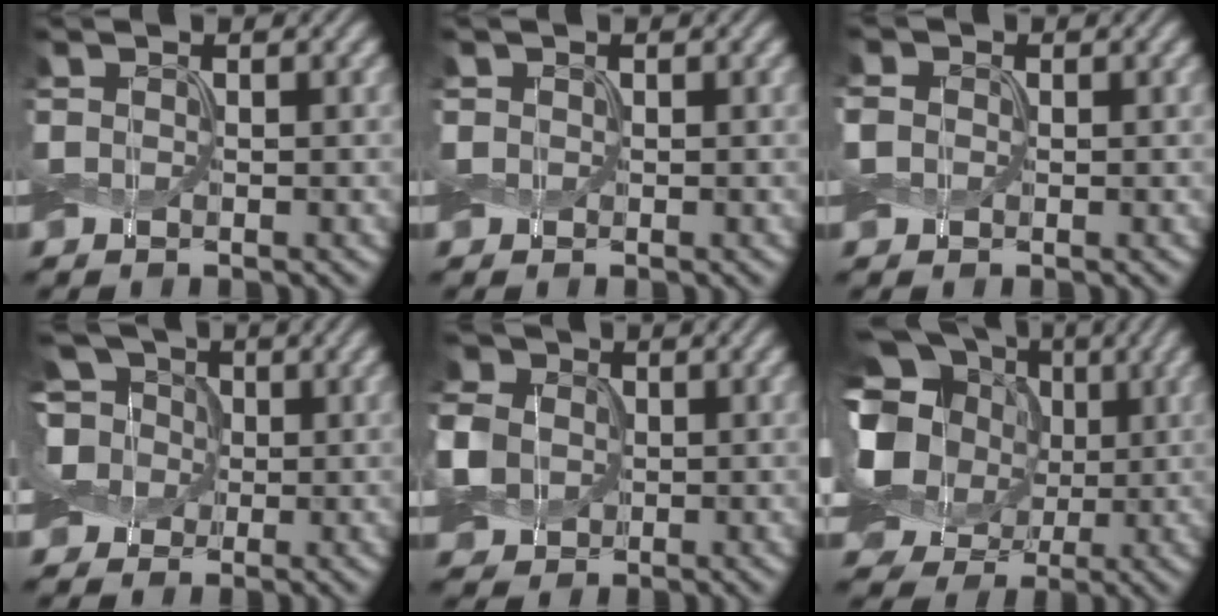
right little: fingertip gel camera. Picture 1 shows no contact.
{"total": 0.6, "force": [0.1, 0.6, 0.0], "torque": [0.002, 0.002, 0.002]}
{"total": 1.8, "force": [0.2, 1.6, 0.8], "torque": [-0.022, 0.009, -0.003]}
{"total": 6.5, "force": [1.1, 5.4, 3.4], "torque": [-0.090, 0.033, -0.003]}
{"total": 10.4, "force": [1.7, 8.9, 5.1], "torque": [-0.130, 0.022, 0.016]}
{"total": 16.9, "force": [2.2, 14.1, 9.2], "torque": [-0.219, 0.030, 0.013]}